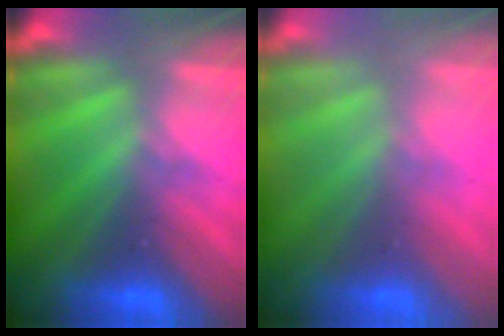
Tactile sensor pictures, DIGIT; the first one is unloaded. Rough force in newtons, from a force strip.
{"total": 2.6}